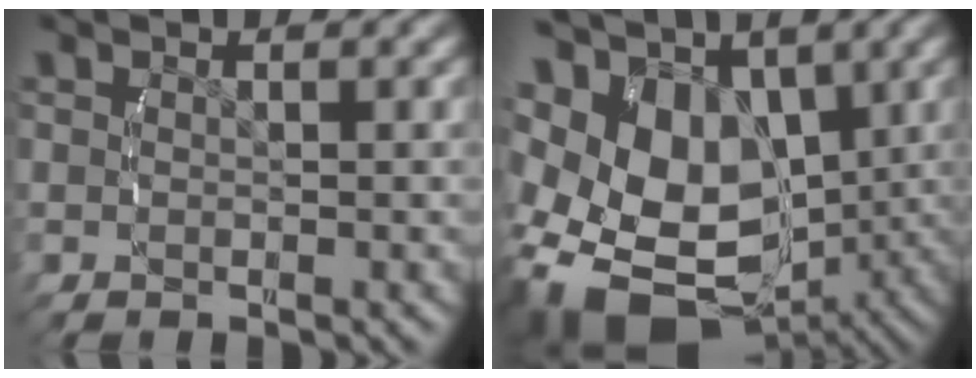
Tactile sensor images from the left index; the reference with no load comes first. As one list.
[{"total": 17.2, "force": [-3.4, 13.1, 10.5], "torque": [-0.241, -0.078, -0.029]}]